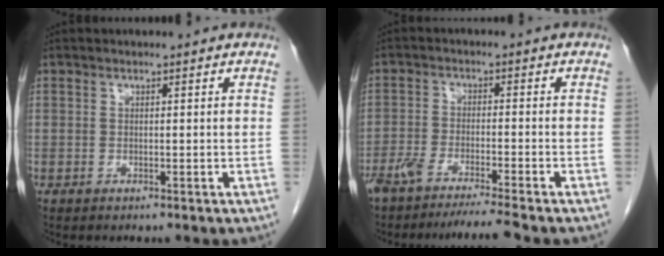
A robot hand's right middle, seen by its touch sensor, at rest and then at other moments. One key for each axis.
{"total": 8.2, "fx": -7.0, "fy": -1.0, "fz": 4.0, "tx": -0.054, "ty": -0.018, "tz": -0.115}